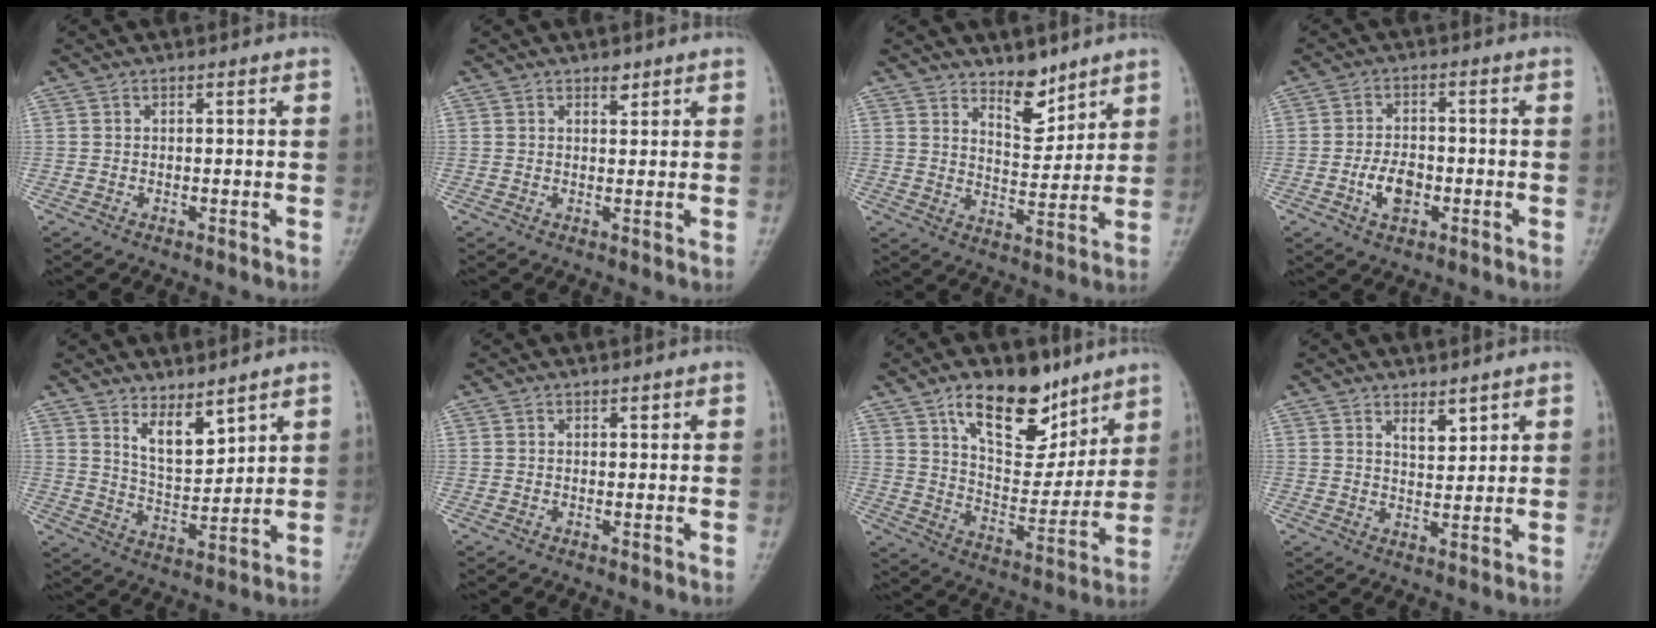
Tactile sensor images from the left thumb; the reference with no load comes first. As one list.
[{"total": 1.7, "force": [1.2, 0.8, 0.8], "torque": [-0.001, -0.007, 0.017]}, {"total": 7.3, "force": [5.6, 3.1, 3.4], "torque": [-0.029, -0.049, 0.096]}, {"total": 5.6, "force": [-1.8, 3.4, 4.1], "torque": [-0.061, 0.010, -0.034]}, {"total": 7.3, "force": [5.0, 2.8, 4.5], "torque": [-0.063, -0.052, 0.098]}, {"total": 0.5, "force": [0.4, 0.3, 0.3], "torque": [-0.001, -0.002, 0.005]}, {"total": 16.6, "force": [10.5, 8.5, 9.7], "torque": [-0.104, -0.066, 0.181]}, {"total": 3.7, "force": [2.5, 1.6, 2.3], "torque": [-0.023, -0.021, 0.046]}]